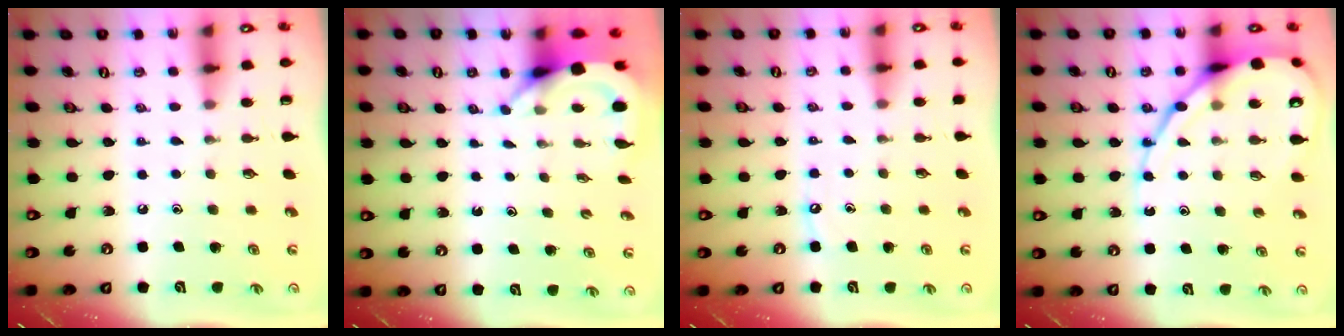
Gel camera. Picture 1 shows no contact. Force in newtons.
{"total": 4.0, "press": 4.0, "slide": 0.4}
{"total": 2.6, "press": 2.6, "slide": 0.4}
{"total": 12.5, "press": 12.4, "slide": 1.2}